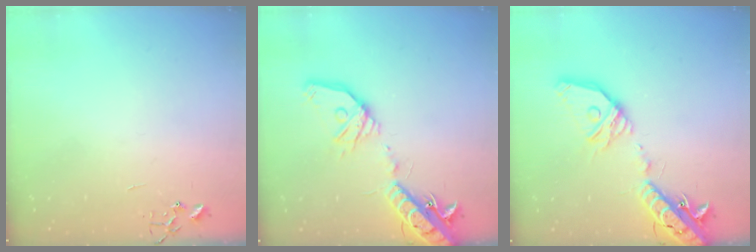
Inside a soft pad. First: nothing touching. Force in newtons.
{"total": 20.1, "press": 19.7, "slide": 3.9}
{"total": 23.1, "press": 22.8, "slide": 3.6}